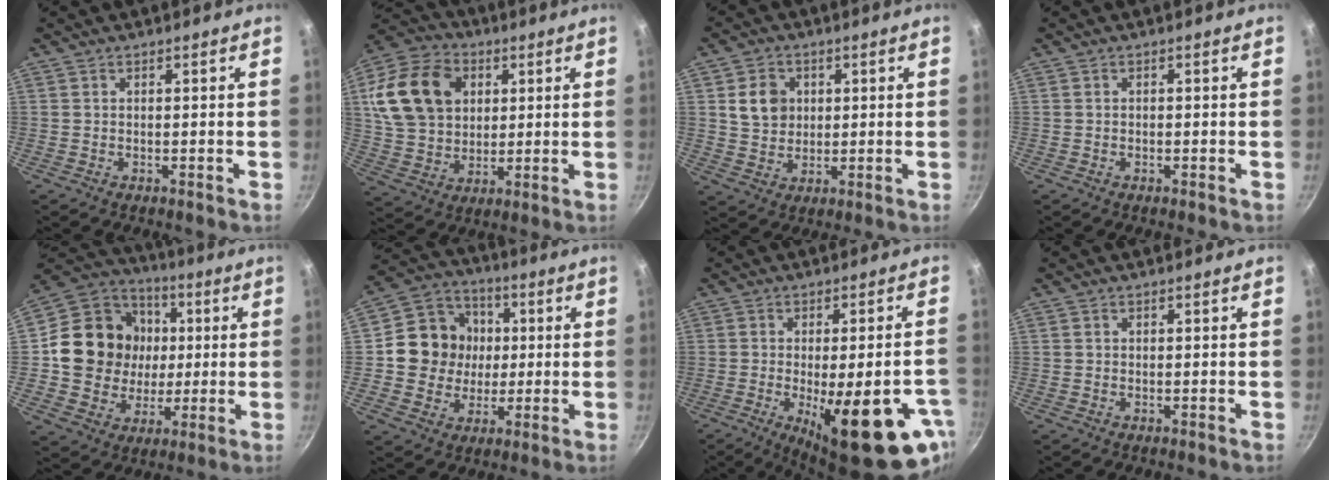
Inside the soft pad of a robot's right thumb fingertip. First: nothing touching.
{"total": 18.5, "force": [5.1, 13.9, 11.1], "torque": [-0.190, 0.004, 0.091]}
{"total": 7.1, "force": [1.7, 6.0, 3.3], "torque": [-0.034, -0.001, 0.031]}
{"total": 0.0}
{"total": 18.8, "force": [1.6, 16.8, 8.2], "torque": [-0.120, 0.018, 0.029]}
{"total": 13.6, "force": [0.9, 12.6, 5.1], "torque": [-0.057, 0.020, 0.006]}
{"total": 20.0, "force": [-7.4, 6.2, 17.5], "torque": [-0.211, 0.003, -0.087]}
{"total": 0.0}